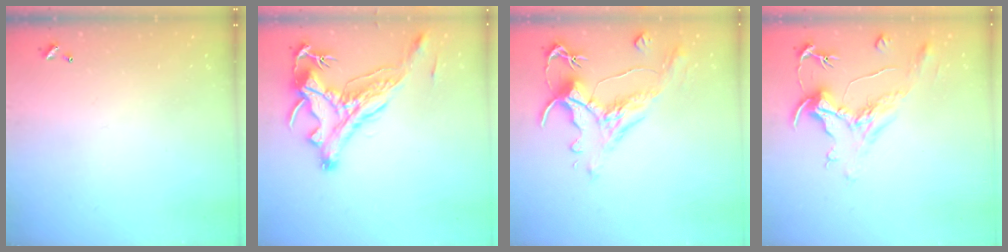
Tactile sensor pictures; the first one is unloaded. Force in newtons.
{"total": 5.1, "press": 4.8, "slide": 1.7}
{"total": 1.6, "press": 0.6, "slide": 1.5}
{"total": 2.2, "press": 1.7, "slide": 1.3}